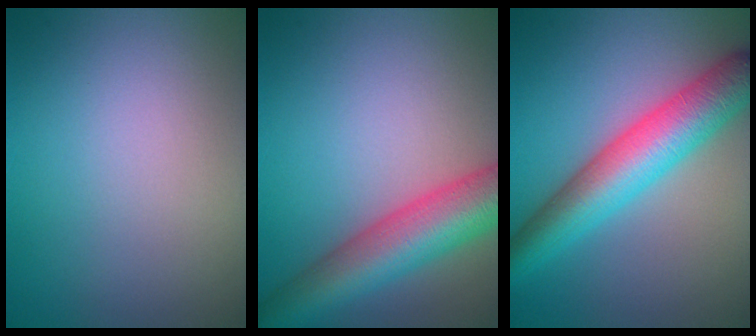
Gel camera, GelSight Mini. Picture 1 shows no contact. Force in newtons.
{"total": 8.0, "press": 8.0, "slide": 0.4}
{"total": 7.1, "press": 7.1, "slide": 0.2}